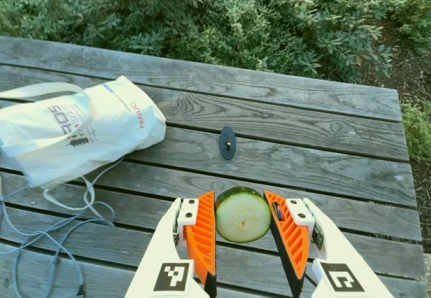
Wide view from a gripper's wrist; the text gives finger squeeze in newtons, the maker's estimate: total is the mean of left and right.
{"total": 9.6, "left": 9.1, "right": 10.2}